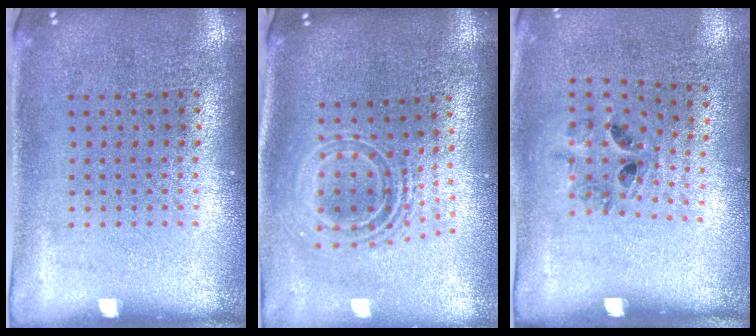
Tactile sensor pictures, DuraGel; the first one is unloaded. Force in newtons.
{"total": 2.2, "press": 1.6, "slide": 1.5}
{"total": 1.2, "press": 0.8, "slide": 0.9}